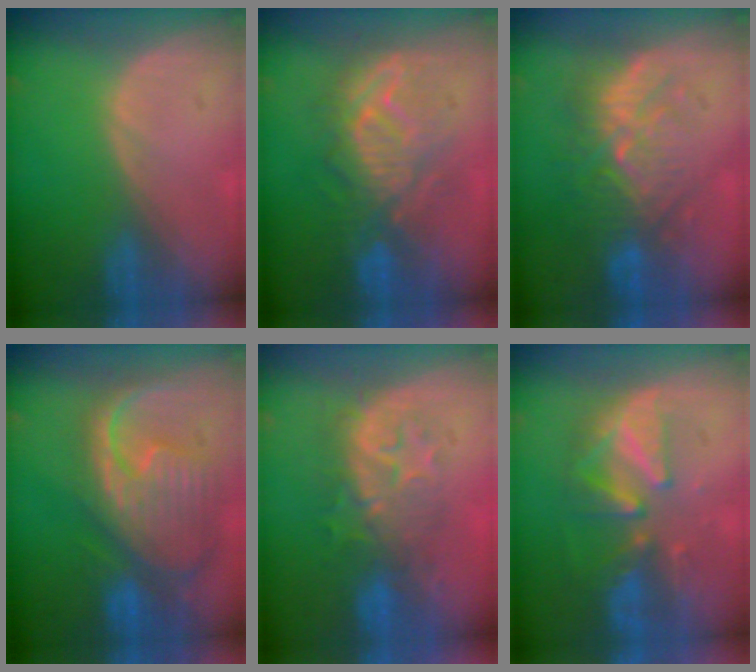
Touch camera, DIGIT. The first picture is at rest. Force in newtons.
{"total": 9.2, "press": 9.2, "slide": 0.2}
{"total": 9.3, "press": 8.9, "slide": 2.7}
{"total": 12.5, "press": 10.6, "slide": 6.5}
{"total": 8.3, "press": 8.2, "slide": 1.8}
{"total": 8.5, "press": 8.0, "slide": 2.6}